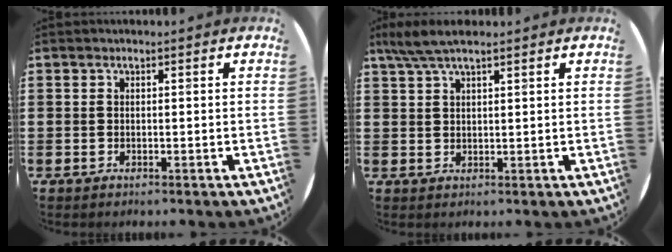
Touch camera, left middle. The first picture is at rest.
{"total": 4.0, "force": [3.0, 0.7, 2.6], "torque": [-0.057, 0.003, 0.055]}